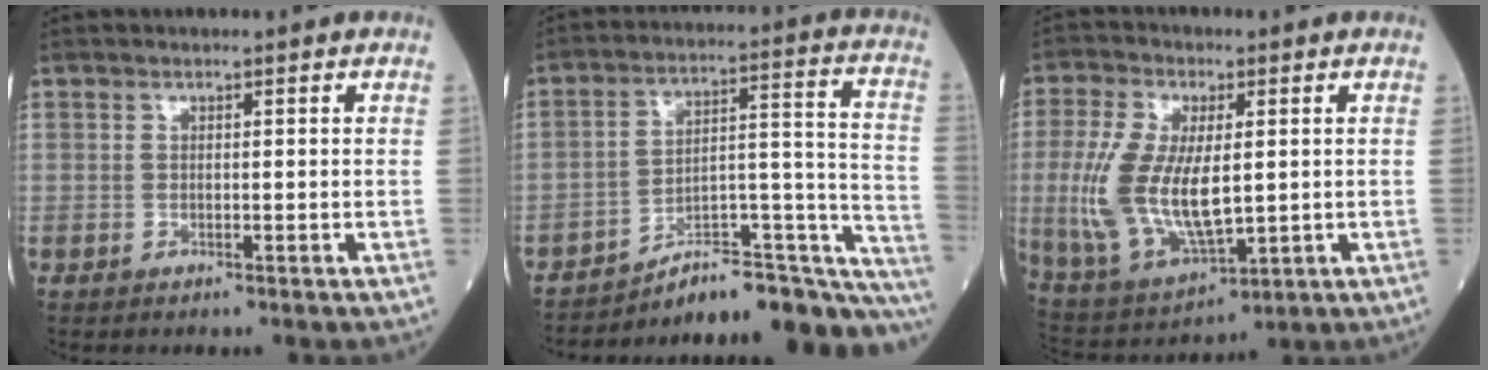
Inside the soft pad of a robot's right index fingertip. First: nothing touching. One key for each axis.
{"total": 21.1, "fx": -19.0, "fy": 3.2, "fz": 8.7, "tx": -0.053, "ty": 0.060, "tz": -0.265}
{"total": 15.2, "fx": 0.1, "fy": 6.5, "fz": 13.7, "tx": -0.295, "ty": -0.008, "tz": 0.016}